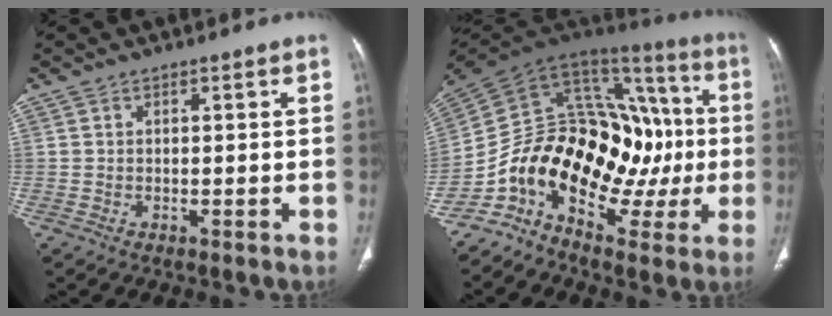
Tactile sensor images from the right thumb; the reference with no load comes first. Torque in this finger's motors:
{"motor_torque": [2.52, 2.49, 1.38, -1.39, 0.27]}